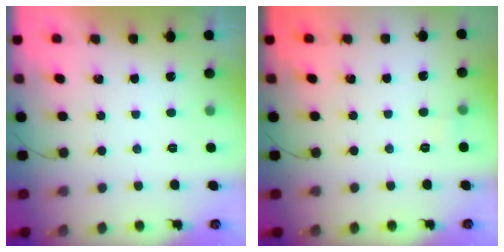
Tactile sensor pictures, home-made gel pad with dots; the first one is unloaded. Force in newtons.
{"total": 4.3, "press": 4.1, "slide": 1.2}